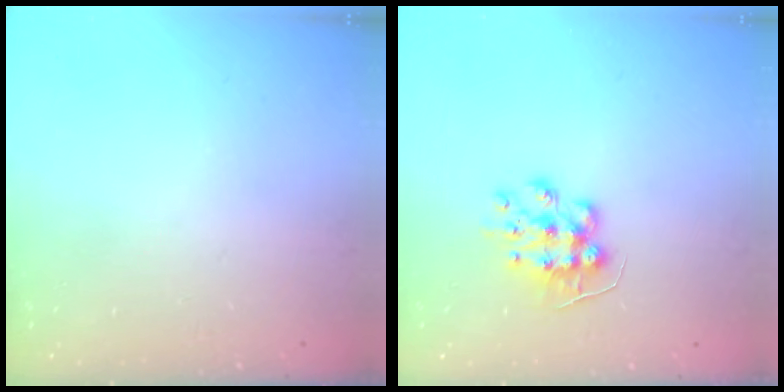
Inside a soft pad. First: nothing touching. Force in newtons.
{"total": 9.0, "press": 9.0, "slide": 0.4}